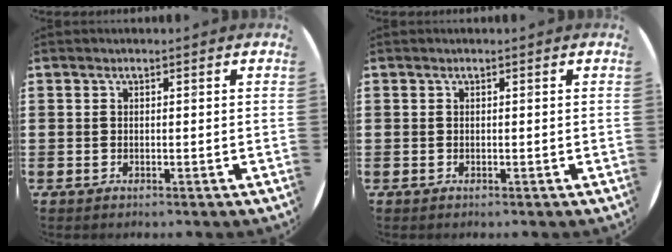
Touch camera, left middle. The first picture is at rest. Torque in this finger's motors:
{"motor_torque": [-0.06, 0.06, 0.00, 0.00]}